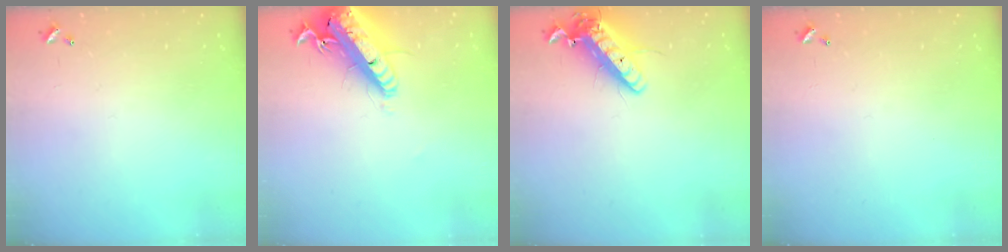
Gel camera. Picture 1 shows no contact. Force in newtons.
{"total": 23.1, "press": 22.6, "slide": 5.0}
{"total": 14.8, "press": 14.5, "slide": 2.9}
{"total": 0.0}